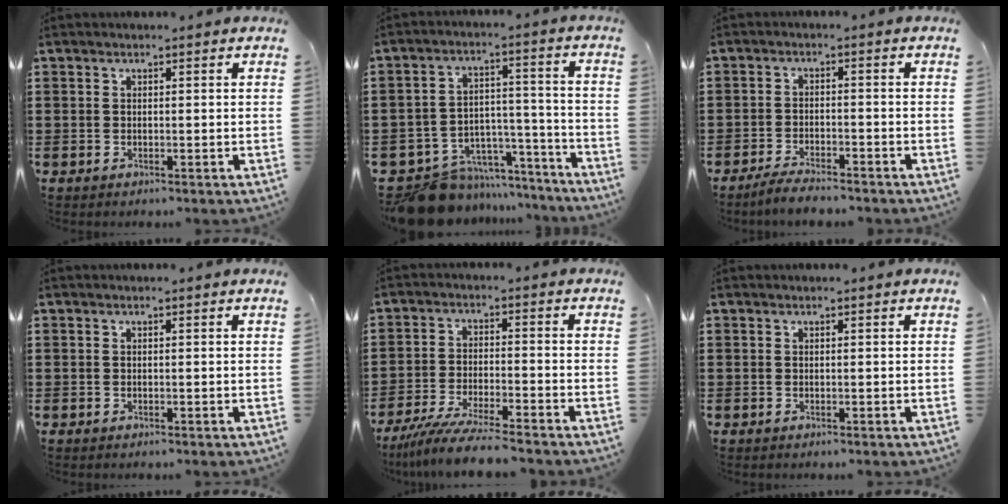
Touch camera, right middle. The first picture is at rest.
{"total": 10.9, "force": [-9.6, 4.3, 2.6], "torque": [-0.050, 0.043, -0.178]}
{"total": 3.4, "force": [-3.3, 0.2, 0.9], "torque": [-0.024, 0.002, -0.070]}
{"total": 0.0}
{"total": 6.8, "force": [-6.2, -0.1, 2.9], "torque": [-0.068, -0.016, -0.121]}
{"total": 0.0}